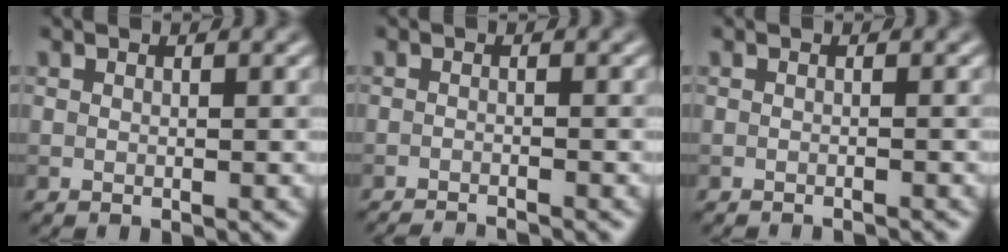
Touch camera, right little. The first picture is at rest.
{"total": 3.3, "force": [-3.0, 0.5, 1.1], "torque": [-0.011, -0.005, -0.047]}
{"total": 1.4, "force": [-1.3, 0.2, 0.5], "torque": [0.007, -0.001, -0.020]}